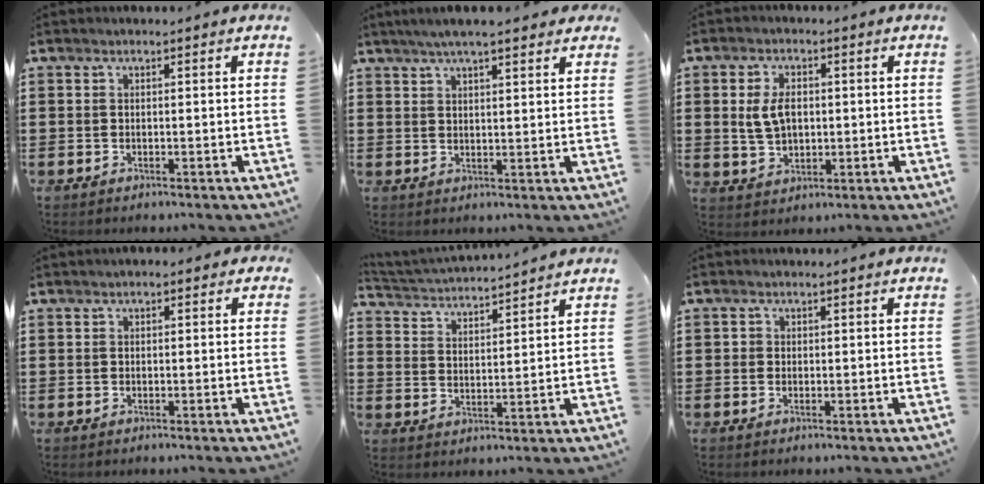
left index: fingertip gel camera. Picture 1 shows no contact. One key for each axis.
{"total": 4.8, "fx": 3.8, "fy": 0.6, "fz": 2.9, "tx": -0.064, "ty": 0.001, "tz": 0.068}
{"total": 5.0, "fx": 0.7, "fy": 3.0, "fz": 3.9, "tx": -0.090, "ty": 0.009, "tz": 0.009}
{"total": 0.8, "fx": 0.1, "fy": 0.5, "fz": 0.7, "tx": -0.014, "ty": 0.005, "tz": 0.000}
{"total": 3.4, "fx": 3.4, "fy": -0.4, "fz": 0.2, "tx": -0.022, "ty": -0.024, "tz": 0.055}
{"total": 0.8, "fx": 0.2, "fy": 0.7, "fz": 0.2, "tx": -0.006, "ty": 0.005, "tz": 0.003}